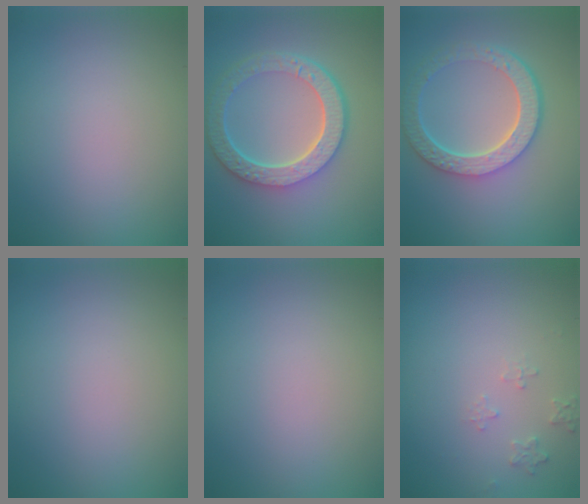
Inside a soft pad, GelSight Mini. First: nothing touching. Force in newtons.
{"total": 6.4, "press": 4.8, "slide": 4.3}
{"total": 6.0, "press": 4.5, "slide": 4.0}
{"total": 0.0}
{"total": 0.0}
{"total": 1.3, "press": 1.3, "slide": 0.2}